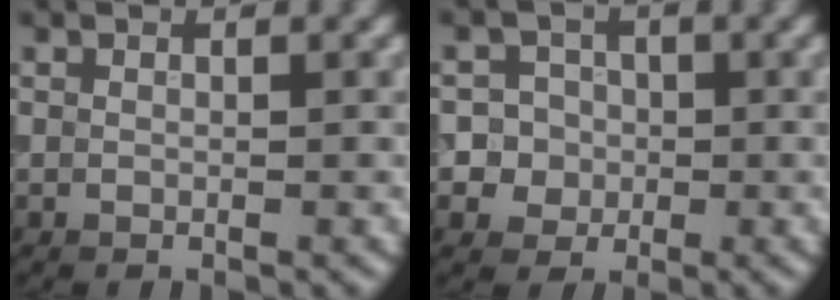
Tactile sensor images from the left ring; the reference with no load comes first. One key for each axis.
{"total": 5.6, "fx": -0.2, "fy": 5.5, "fz": 1.4, "tx": -0.005, "ty": 0.027, "tz": -0.020}